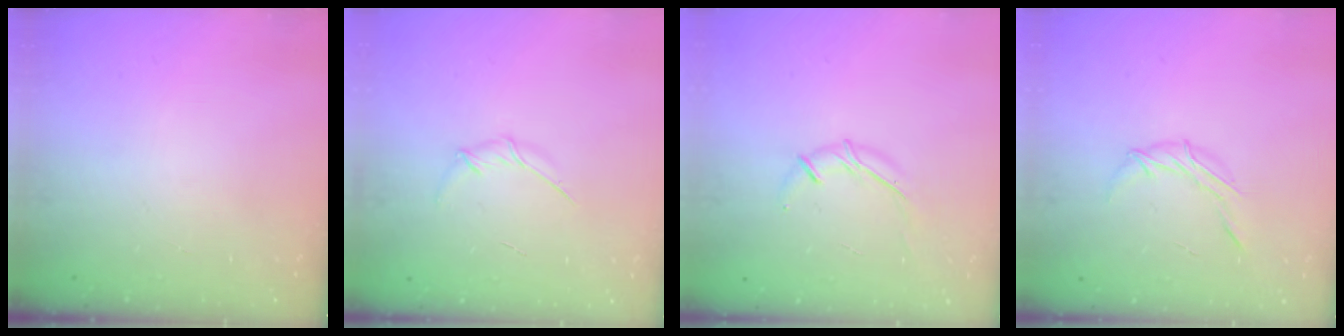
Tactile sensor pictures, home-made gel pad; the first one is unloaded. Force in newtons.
{"total": 3.8, "press": 3.6, "slide": 1.1}
{"total": 6.7, "press": 6.6, "slide": 1.4}
{"total": 5.5, "press": 5.4, "slide": 1.2}